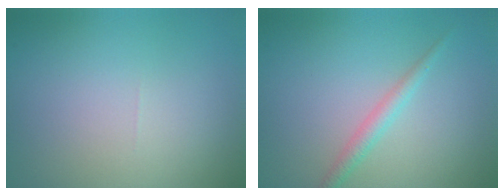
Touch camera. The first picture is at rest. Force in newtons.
{"total": 1.6, "press": 1.6, "slide": 0.1}